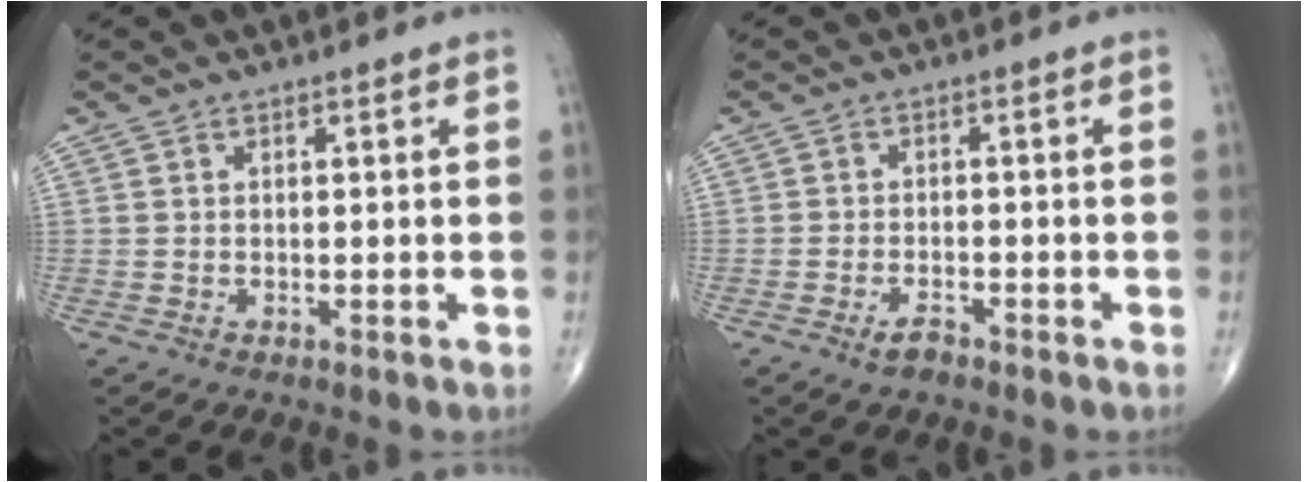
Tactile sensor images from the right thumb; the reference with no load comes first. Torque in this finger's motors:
{"motor_torque": [-0.11, -0.06, -0.34, -0.15, 0.01]}